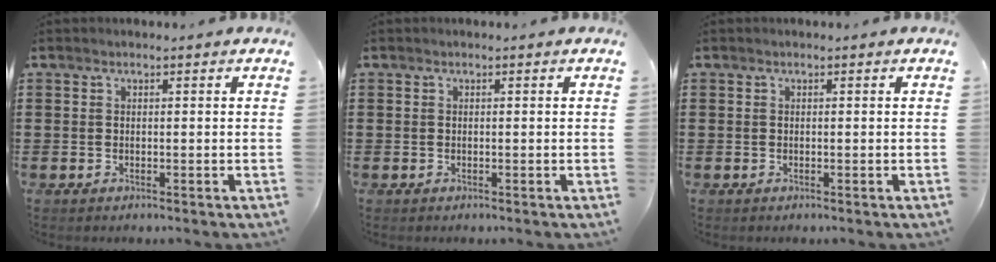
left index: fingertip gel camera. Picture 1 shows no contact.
{"total": 0.0}
{"total": 0.0}